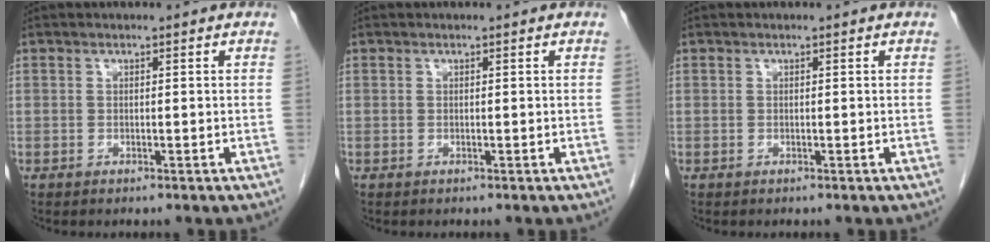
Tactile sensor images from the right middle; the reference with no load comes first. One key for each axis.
{"total": 0.0}
{"total": 0.0}